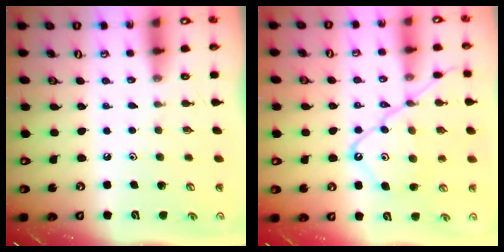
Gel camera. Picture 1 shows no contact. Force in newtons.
{"total": 13.9, "press": 13.8, "slide": 1.4}